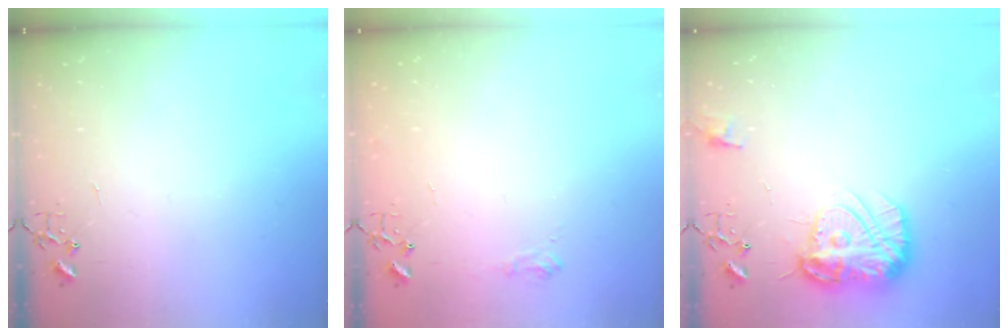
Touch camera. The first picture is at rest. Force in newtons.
{"total": 7.1, "press": 7.1, "slide": 0.8}
{"total": 15.6, "press": 15.5, "slide": 1.6}